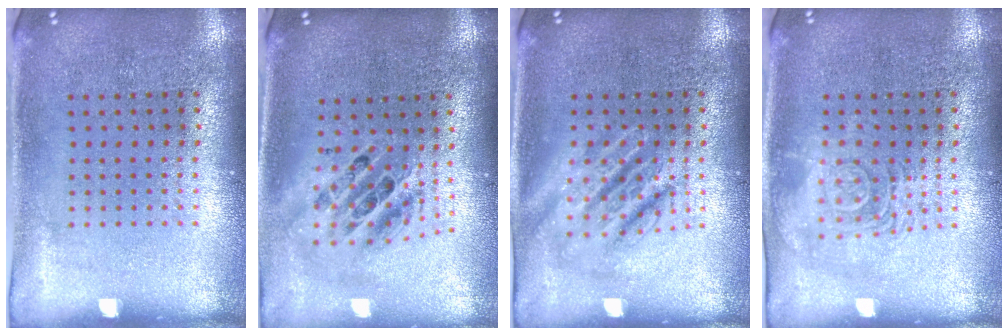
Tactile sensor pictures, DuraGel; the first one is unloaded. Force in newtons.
{"total": 2.0, "press": 1.5, "slide": 1.3}
{"total": 2.6, "press": 2.6, "slide": 0.3}
{"total": 2.8, "press": 2.7, "slide": 0.4}